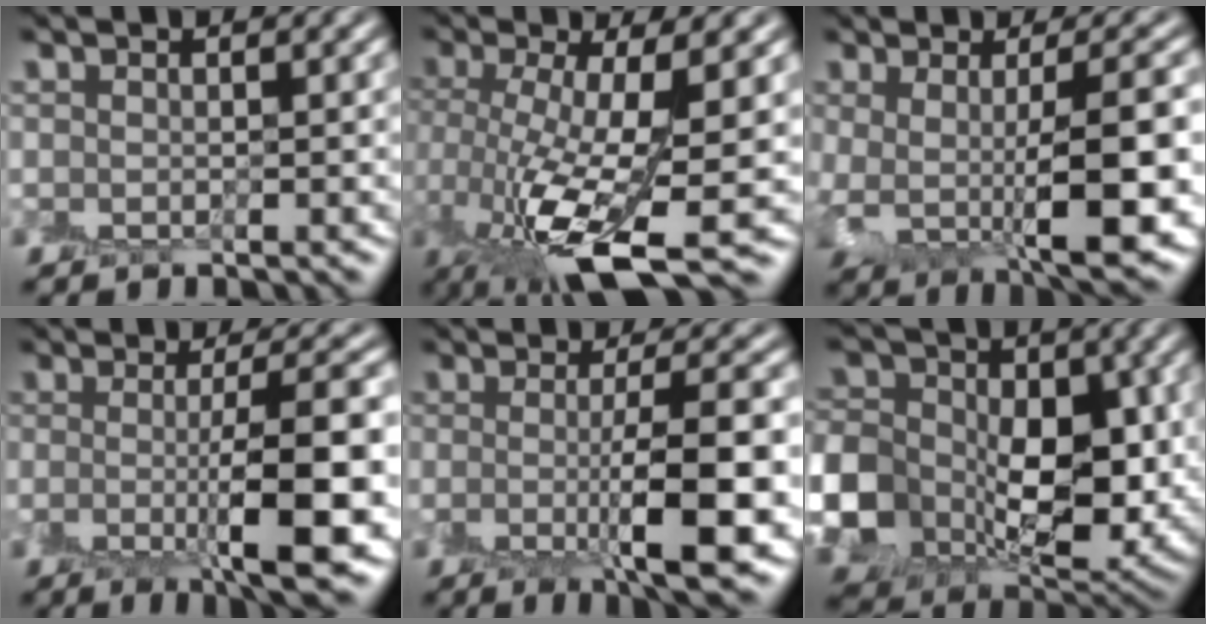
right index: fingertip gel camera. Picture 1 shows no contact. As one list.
[{"total": 10.3, "force": [-2.4, 3.3, 9.5], "torque": [-0.185, -0.023, -0.033]}, {"total": 8.8, "force": [-0.5, 2.6, 8.4], "torque": [-0.134, -0.015, 0.003]}, {"total": 8.8, "force": [-1.0, 2.0, 8.5], "torque": [-0.109, -0.010, -0.011]}, {"total": 7.8, "force": [-1.0, 1.8, 7.5], "torque": [-0.105, -0.009, -0.011]}, {"total": 14.0, "force": [-1.3, 10.7, 8.9], "torque": [-0.181, -0.012, -0.017]}]